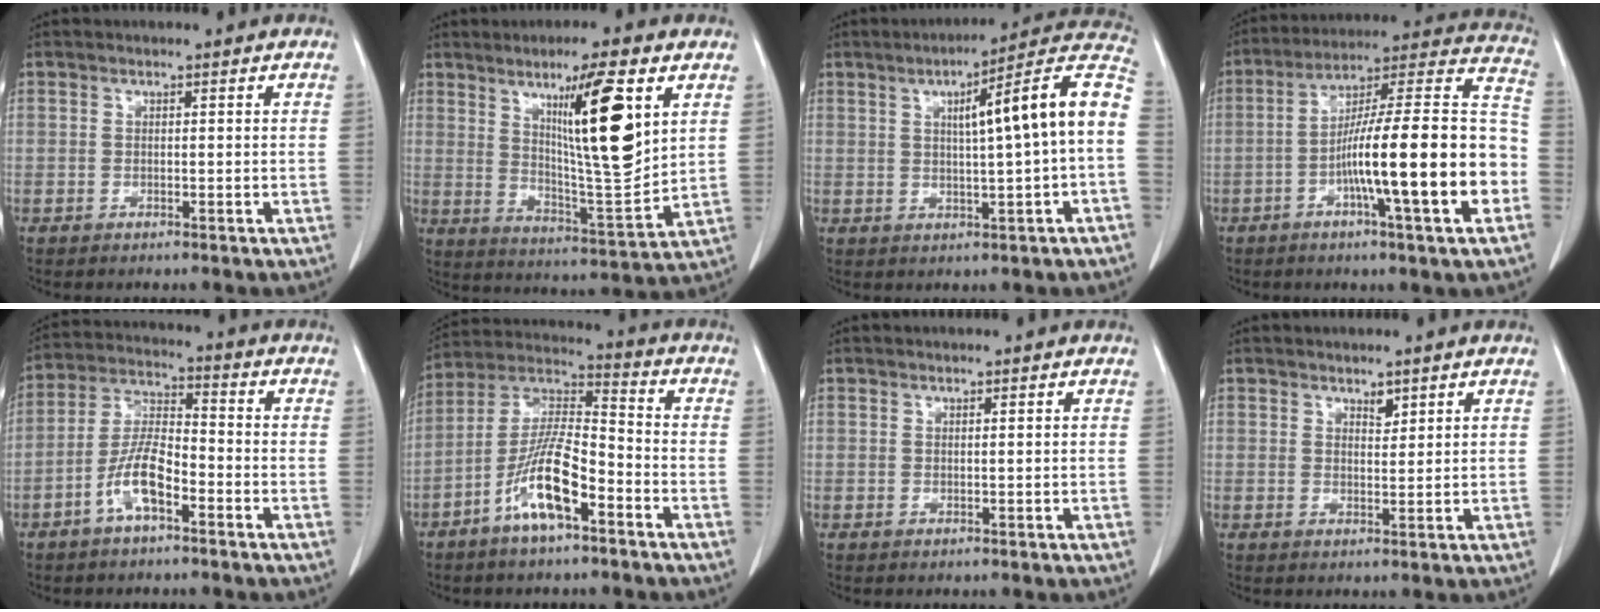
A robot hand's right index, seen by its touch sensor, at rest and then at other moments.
{"total": 14.6, "force": [5.7, 1.3, 13.3], "torque": [-0.214, -0.014, 0.099]}
{"total": 14.1, "force": [1.3, 0.1, 14.0], "torque": [-0.192, 0.033, 0.014]}
{"total": 21.5, "force": [-5.7, 0.9, 20.7], "torque": [-0.282, 0.014, -0.092]}
{"total": 6.1, "force": [-2.8, 2.0, 5.1], "torque": [-0.106, 0.003, -0.055]}
{"total": 12.0, "force": [-6.0, 2.7, 10.0], "torque": [-0.202, 0.005, -0.114]}
{"total": 0.0}
{"total": 1.6, "force": [1.2, 0.6, 0.8], "torque": [-0.010, -0.004, 0.020]}